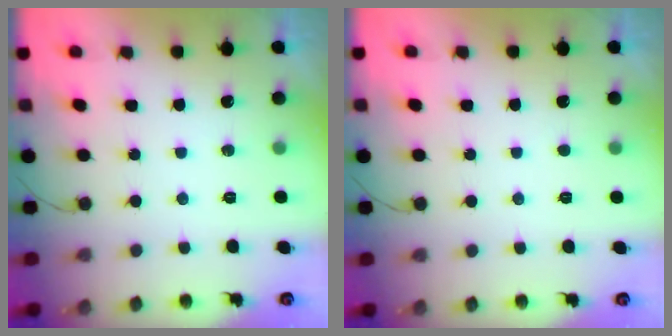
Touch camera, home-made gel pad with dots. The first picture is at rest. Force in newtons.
{"total": 1.7, "press": 1.6, "slide": 0.2}